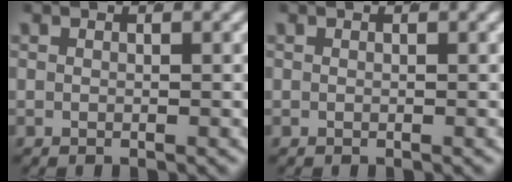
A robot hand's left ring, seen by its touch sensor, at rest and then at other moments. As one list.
[{"total": 0.0}]